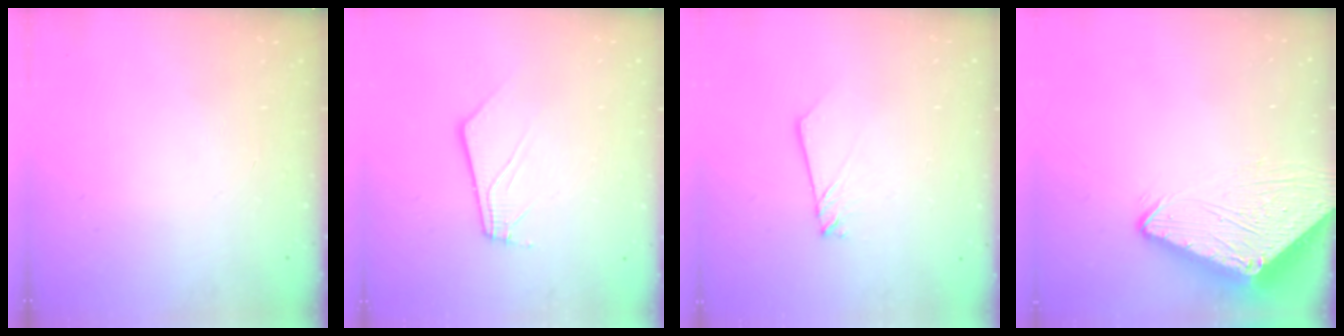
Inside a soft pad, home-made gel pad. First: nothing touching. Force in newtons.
{"total": 5.5, "press": 5.5, "slide": 0.4}
{"total": 2.4, "press": 2.4, "slide": 0.2}
{"total": 8.0, "press": 8.0, "slide": 0.7}